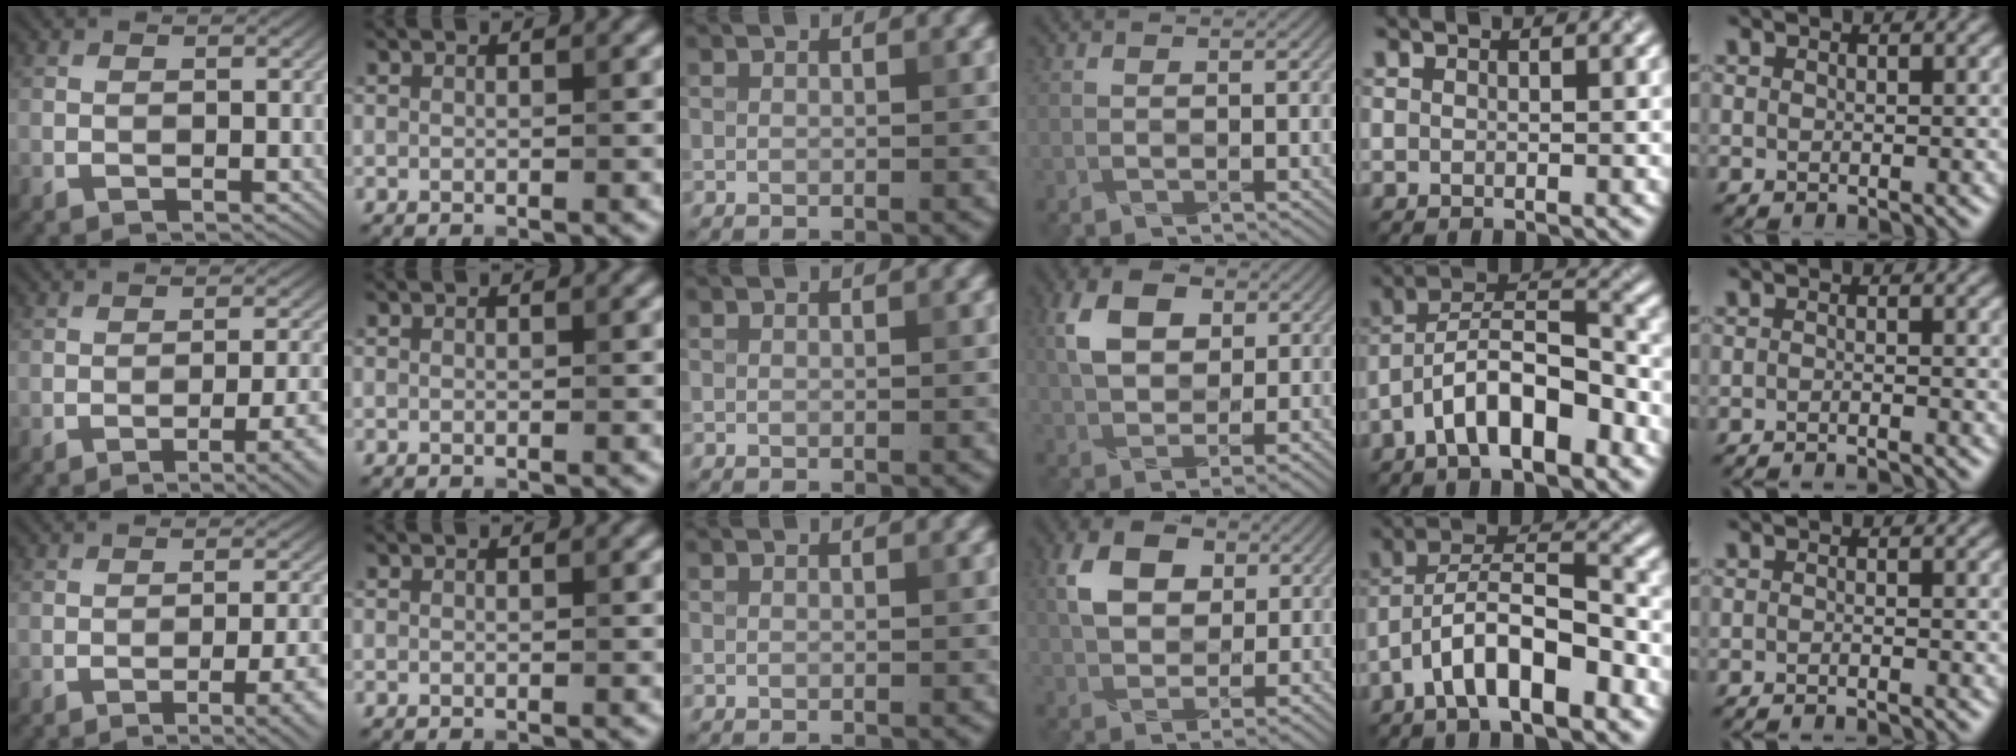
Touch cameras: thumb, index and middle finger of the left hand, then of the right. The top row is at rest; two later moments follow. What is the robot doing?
{"motion": "wrap", "object": "scarf"}